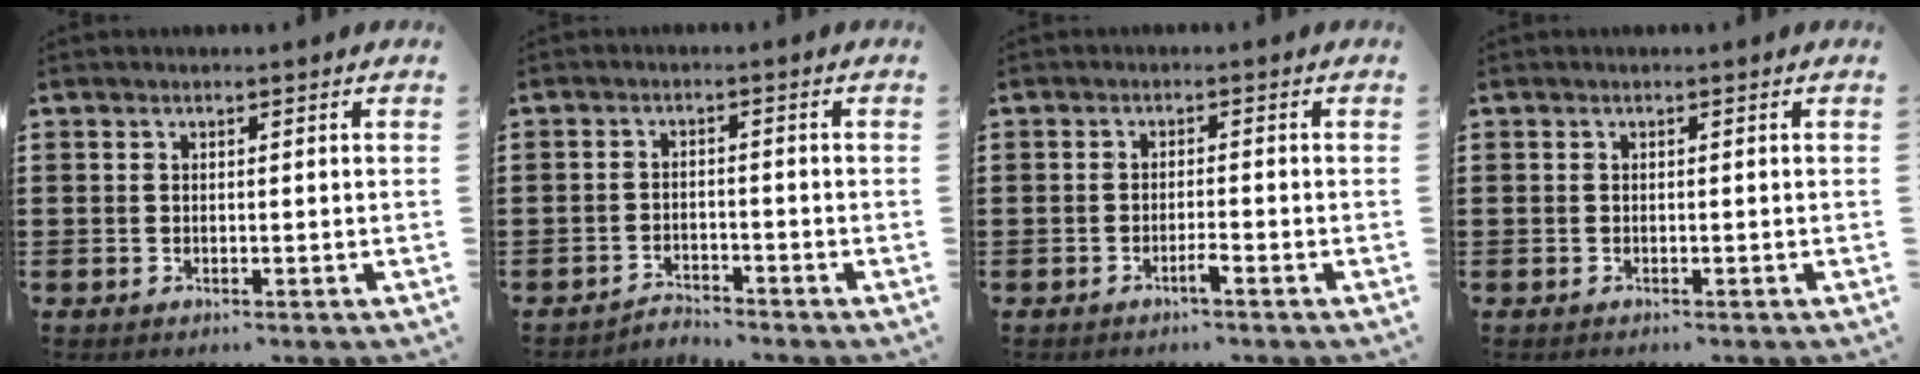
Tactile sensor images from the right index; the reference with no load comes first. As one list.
[{"total": 2.3, "force": [-2.3, 0.2, -0.1], "torque": [-0.007, 0.003, -0.051]}, {"total": 1.8, "force": [-1.2, 0.1, 1.3], "torque": [-0.023, -0.003, -0.022]}, {"total": 0.0}]